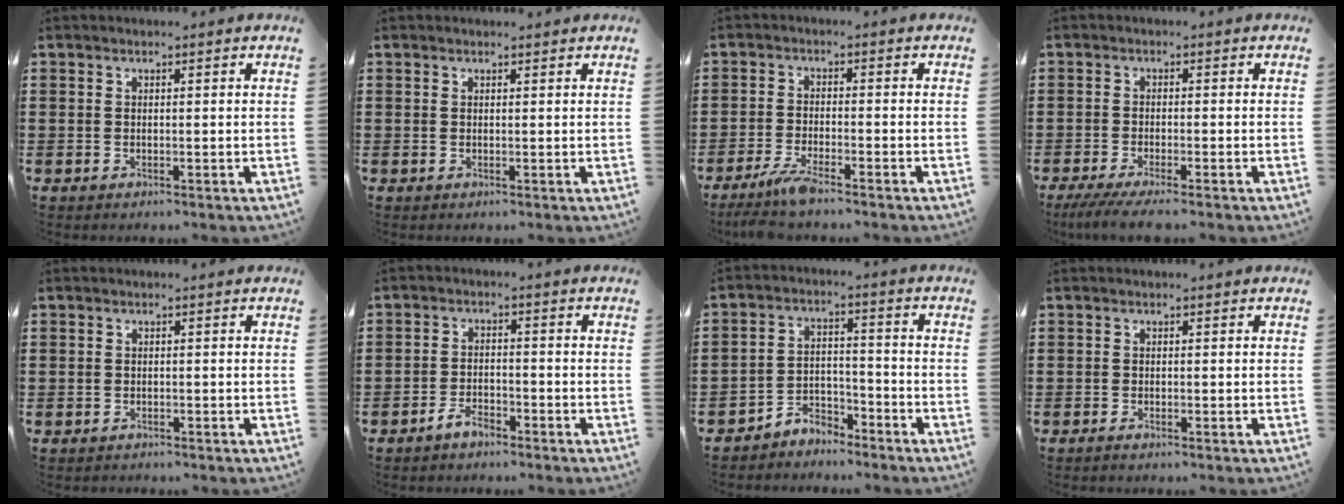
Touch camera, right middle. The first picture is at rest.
{"total": 0.0}
{"total": 4.3, "force": [-3.4, 0.3, 2.6], "torque": [-0.070, -0.015, -0.070]}
{"total": 3.2, "force": [-2.8, 0.0, 1.6], "torque": [-0.041, -0.011, -0.057]}
{"total": 1.0, "force": [-0.9, 0.5, -0.2], "torque": [0.002, 0.005, -0.020]}
{"total": 3.5, "force": [-3.1, 1.3, 1.0], "torque": [-0.020, 0.009, -0.062]}
{"total": 4.5, "force": [-4.3, 1.3, -0.1], "torque": [-0.008, 0.003, -0.091]}
{"total": 0.6, "force": [-0.5, 0.1, 0.3], "torque": [-0.006, -0.003, -0.009]}